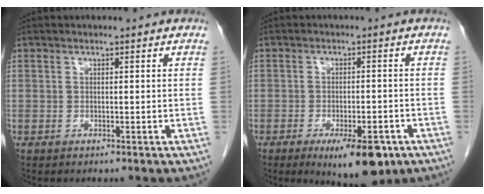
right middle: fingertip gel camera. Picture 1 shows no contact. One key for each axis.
{"total": 8.9, "fx": -5.2, "fy": 2.9, "fz": 6.7, "tx": -0.089, "ty": -0.009, "tz": -0.069}